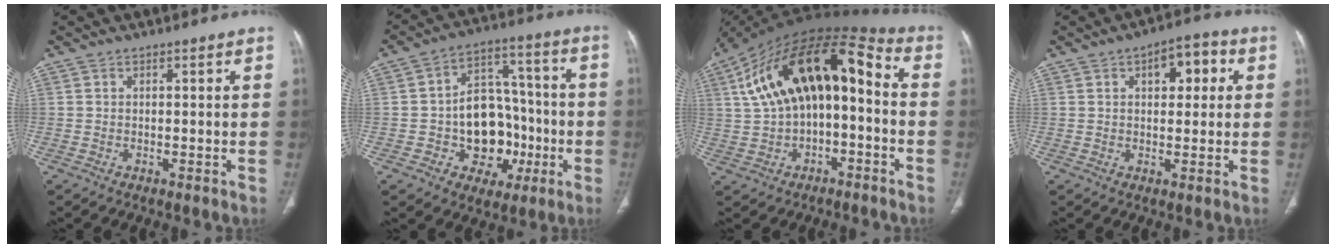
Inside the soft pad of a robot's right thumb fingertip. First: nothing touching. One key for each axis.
{"total": 15.5, "fx": -3.5, "fy": 11.5, "fz": 9.7, "tx": -0.090, "ty": 0.044, "tz": -0.045}
{"total": 21.5, "fx": 1.3, "fy": 11.2, "fz": 18.3, "tx": -0.299, "ty": 0.061, "tz": 0.019}
{"total": 7.5, "fx": 2.5, "fy": 3.9, "fz": 5.9, "tx": -0.053, "ty": 0.010, "tz": 0.028}